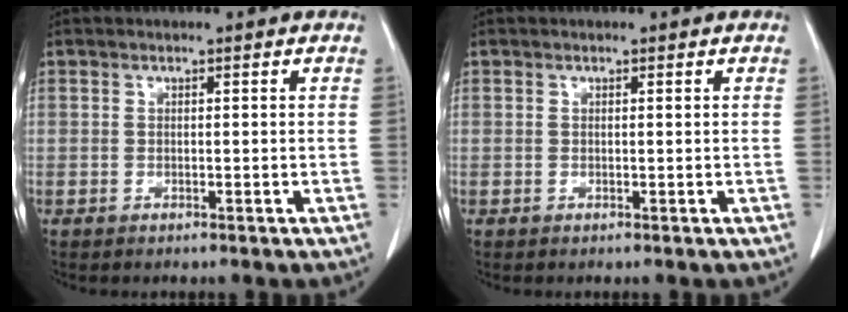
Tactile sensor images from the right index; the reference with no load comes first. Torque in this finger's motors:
{"motor_torque": [-0.20, 0.08, -0.03, -0.01]}